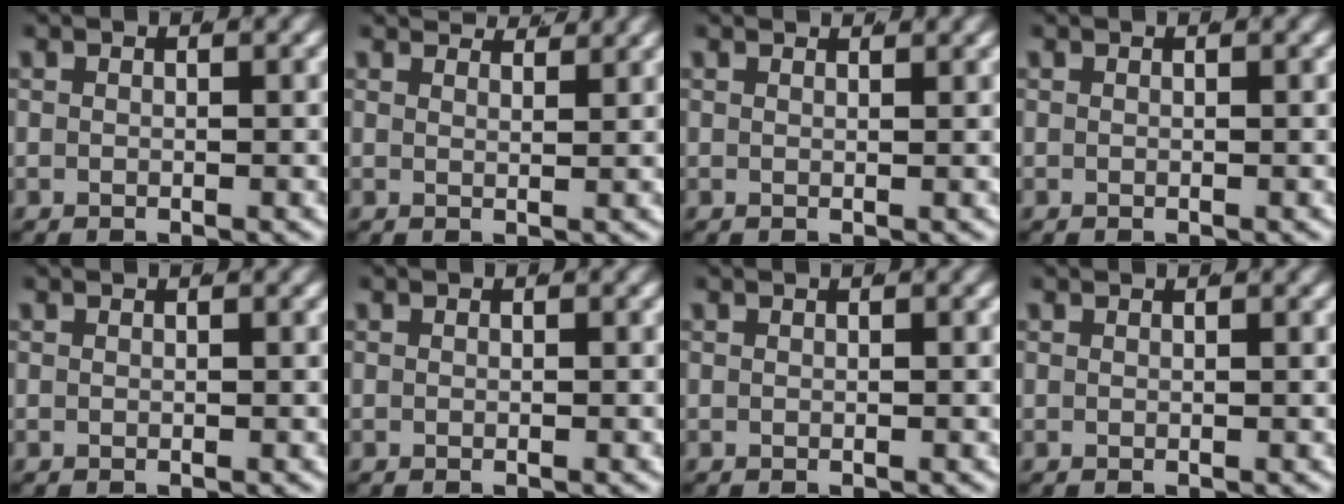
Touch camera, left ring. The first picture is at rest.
{"total": 3.3, "force": [3.2, -0.3, 0.7], "torque": [-0.005, -0.003, 0.051]}
{"total": 1.4, "force": [1.3, -0.4, 0.3], "torque": [0.004, -0.002, 0.021]}
{"total": 0.0}
{"total": 0.0}
{"total": 0.0}
{"total": 0.0}
{"total": 0.5, "force": [0.4, -0.3, 0.0], "torque": [0.007, 0.001, 0.006]}